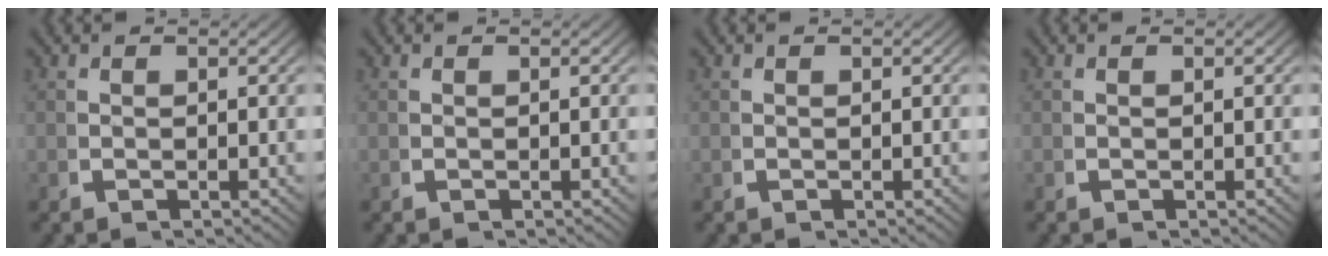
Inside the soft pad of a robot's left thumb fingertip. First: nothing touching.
{"total": 0.0}
{"total": 0.0}
{"total": 0.0}